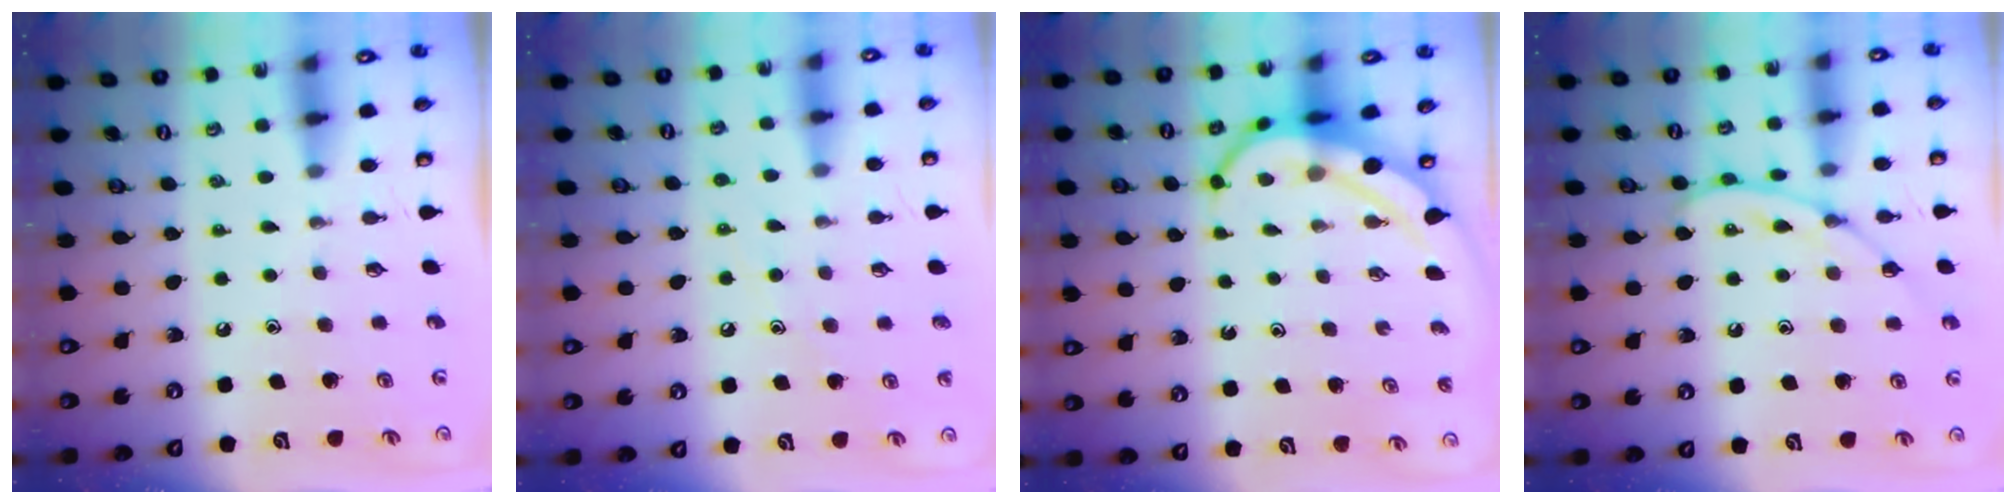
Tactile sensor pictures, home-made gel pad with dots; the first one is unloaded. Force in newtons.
{"total": 7.0, "press": 7.0, "slide": 0.5}
{"total": 7.0, "press": 6.9, "slide": 1.0}
{"total": 9.3, "press": 9.3, "slide": 0.7}